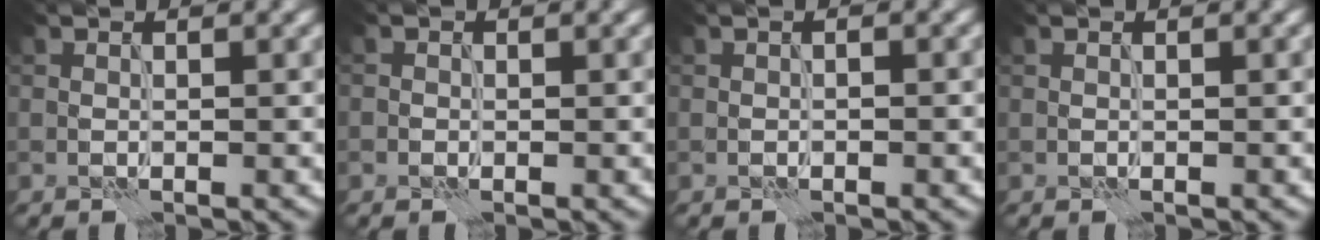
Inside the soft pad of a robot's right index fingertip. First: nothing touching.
{"total": 0.6, "force": [-0.3, 0.5, -0.1], "torque": [0.002, -0.001, -0.003]}
{"total": 0.5, "force": [-0.2, 0.1, 0.5], "torque": [-0.005, 0.001, -0.001]}
{"total": 0.0}